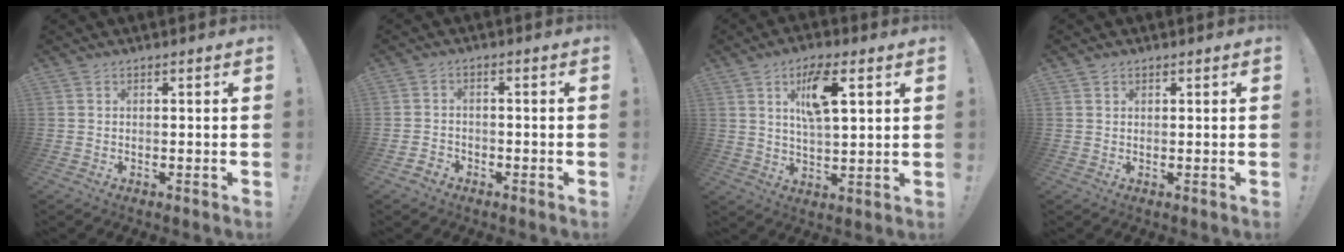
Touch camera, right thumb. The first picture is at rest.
{"total": 2.9, "force": [-2.3, 1.8, 0.3], "torque": [-0.013, 0.008, -0.042]}
{"total": 11.2, "force": [4.6, 4.6, 9.1], "torque": [-0.148, -0.001, 0.077]}
{"total": 1.1, "force": [0.8, 0.7, 0.2], "torque": [0.001, -0.002, 0.016]}